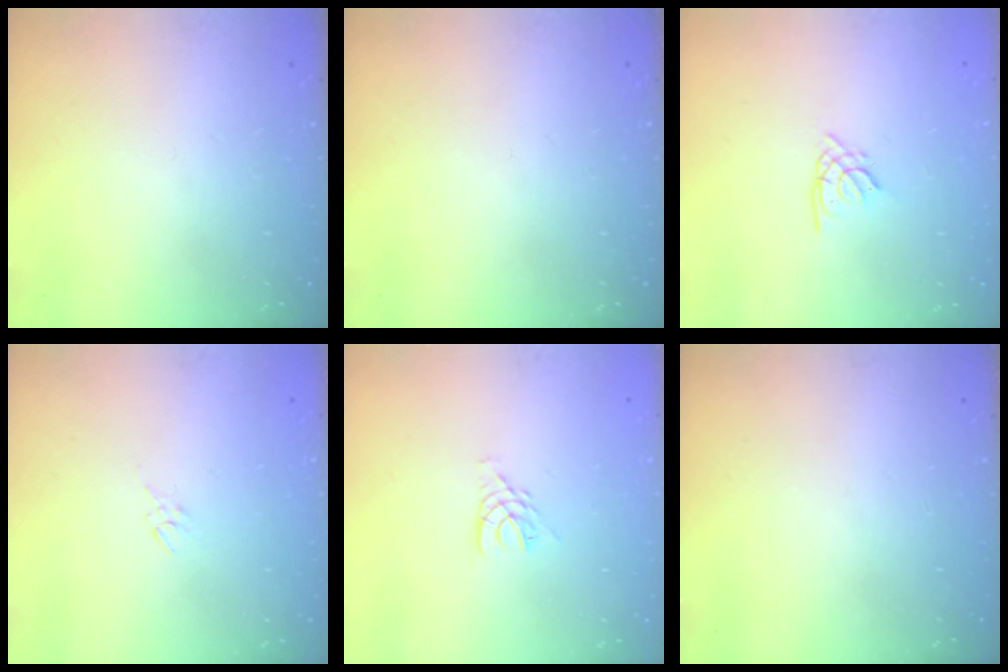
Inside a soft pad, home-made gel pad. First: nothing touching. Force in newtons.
{"total": 0.0}
{"total": 1.4, "press": 1.4, "slide": 0.3}
{"total": 2.7, "press": 2.7, "slide": 0.5}
{"total": 4.4, "press": 4.4, "slide": 0.6}
{"total": 0.0}